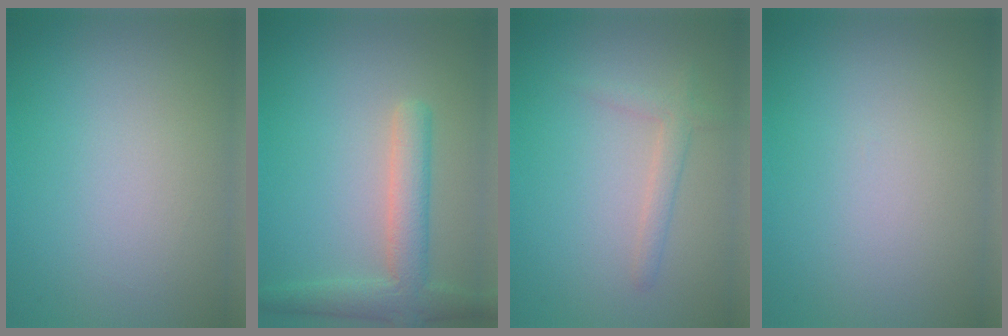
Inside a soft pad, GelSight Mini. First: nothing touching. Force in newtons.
{"total": 4.2, "press": 4.2, "slide": 0.2}
{"total": 1.8, "press": 1.7, "slide": 0.1}
{"total": 0.0}